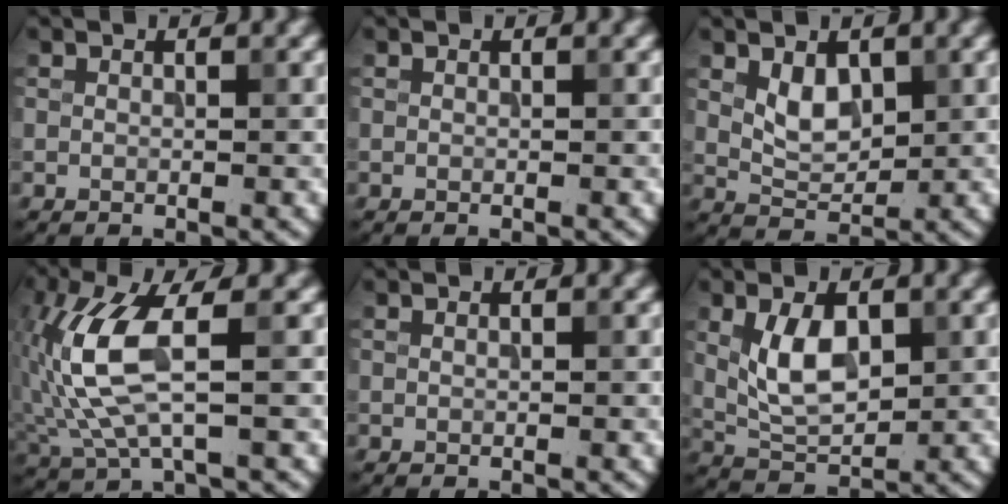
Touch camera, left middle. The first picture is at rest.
{"total": 0.0}
{"total": 3.0, "force": [1.0, 1.9, 2.1], "torque": [-0.038, -0.005, 0.023]}
{"total": 7.1, "force": [0.4, 2.5, 6.6], "torque": [-0.166, -0.003, 0.013]}
{"total": 0.0}
{"total": 4.8, "force": [0.9, 2.7, 3.9], "torque": [-0.081, -0.001, 0.020]}